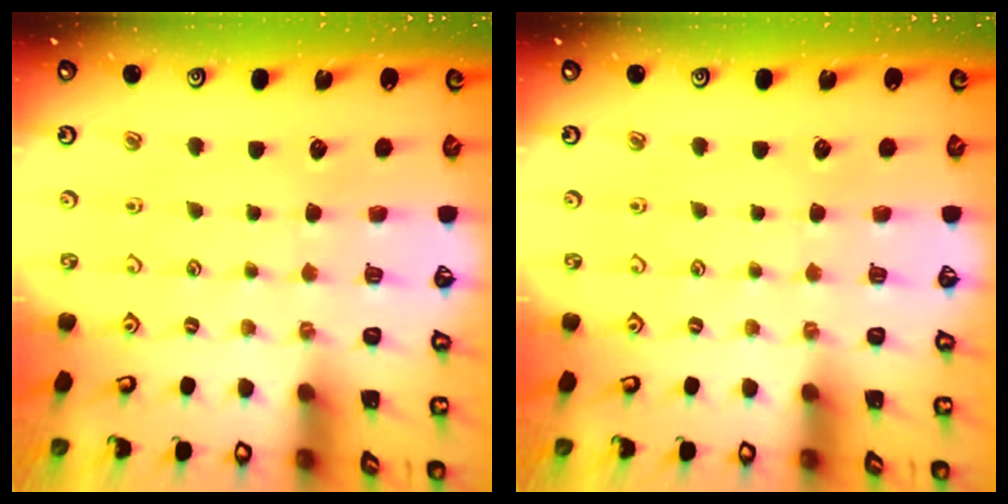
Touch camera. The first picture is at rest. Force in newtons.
{"total": 0.0}